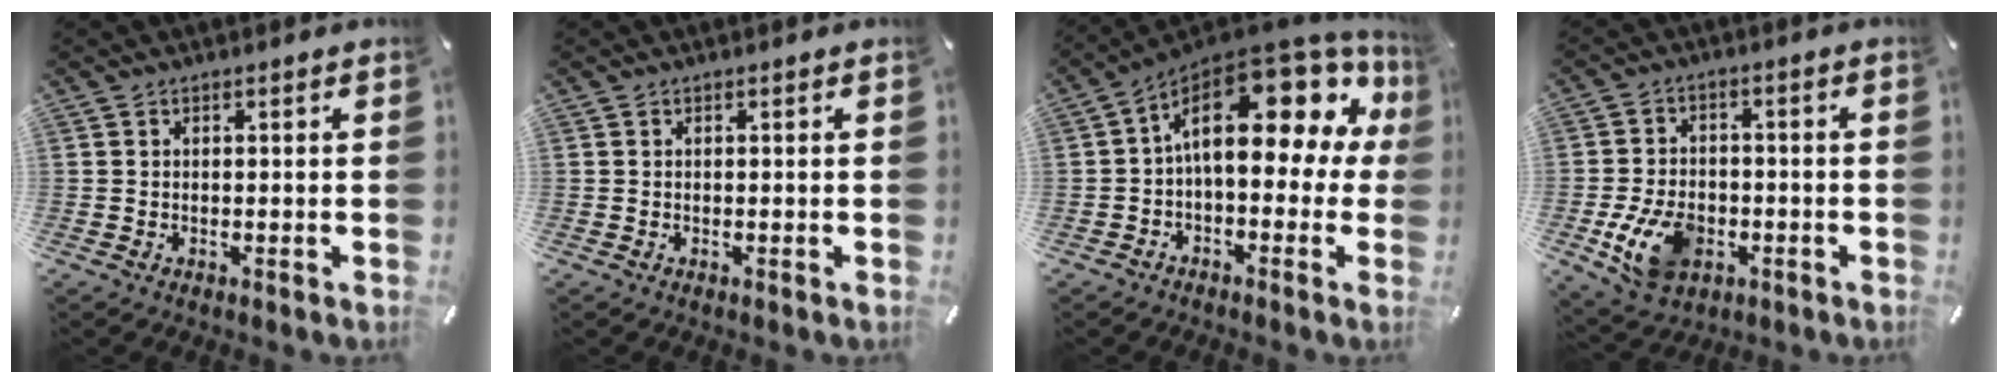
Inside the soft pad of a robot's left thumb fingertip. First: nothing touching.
{"total": 0.0}
{"total": 20.4, "force": [6.5, 10.0, 16.6], "torque": [-0.253, -0.049, 0.109]}
{"total": 11.3, "force": [-3.8, 7.9, 7.2], "torque": [-0.156, 0.006, -0.067]}